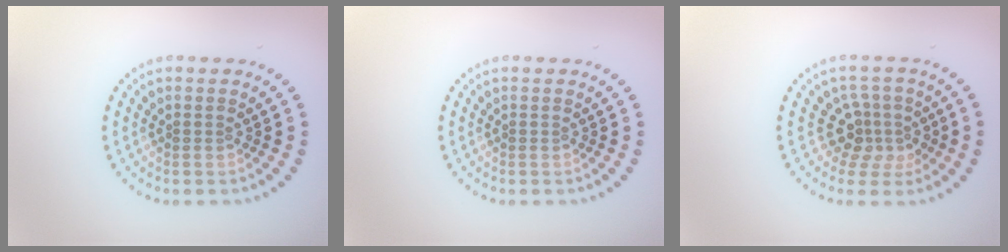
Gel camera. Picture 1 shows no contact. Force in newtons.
{"total": 0.0}
{"total": 3.2, "press": 2.3, "slide": 2.3}